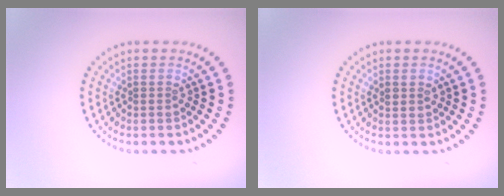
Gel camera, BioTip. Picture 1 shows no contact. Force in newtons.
{"total": 1.0, "press": 1.0, "slide": 0.4}